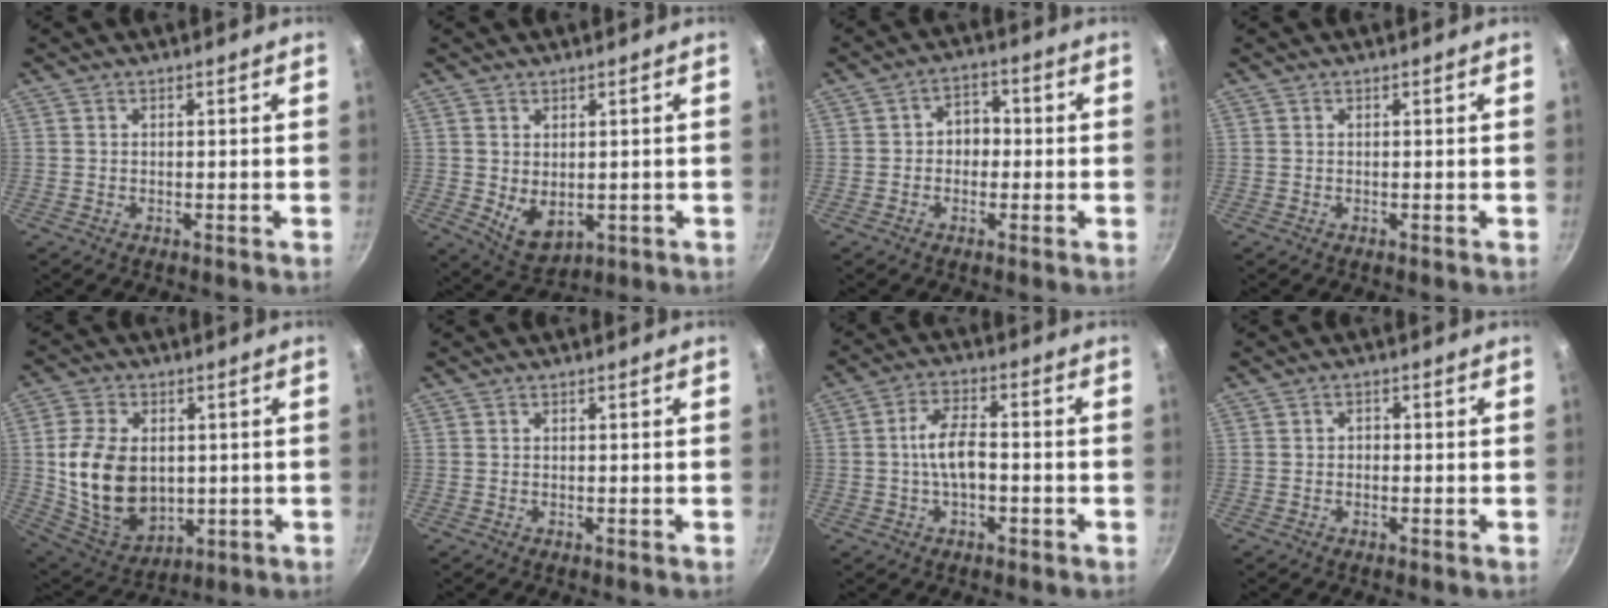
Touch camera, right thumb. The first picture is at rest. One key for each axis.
{"total": 6.3, "fx": 0.1, "fy": 4.3, "fz": 4.6, "tx": -0.067, "ty": -0.020, "tz": 0.019}
{"total": 4.8, "fx": -0.4, "fy": 4.0, "fz": 2.8, "tx": -0.003, "ty": 0.015, "tz": -0.012}
{"total": 0.0}
{"total": 16.2, "fx": 0.6, "fy": 11.5, "fz": 11.5, "tx": -0.200, "ty": -0.007, "tz": 0.027}
{"total": 0.0}
{"total": 7.1, "fx": -1.1, "fy": 3.6, "fz": 6.1, "tx": -0.101, "ty": 0.027, "tz": -0.023}
{"total": 1.1, "fx": -0.4, "fy": 0.9, "fz": 0.5, "tx": -0.008, "ty": 0.006, "tz": -0.007}